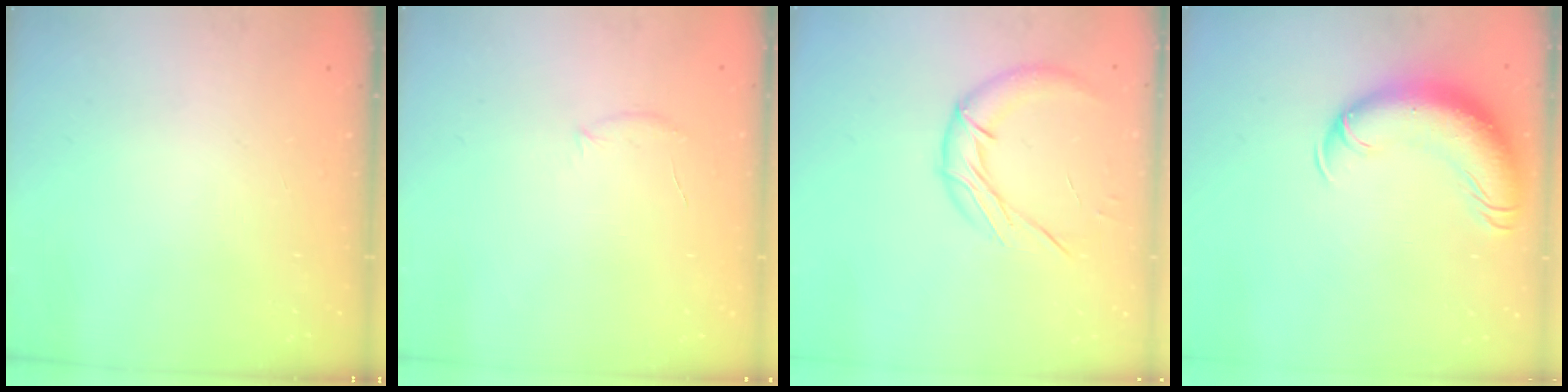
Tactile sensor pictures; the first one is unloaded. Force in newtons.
{"total": 4.4, "press": 4.2, "slide": 1.3}
{"total": 12.8, "press": 12.7, "slide": 1.5}
{"total": 16.5, "press": 16.1, "slide": 3.8}